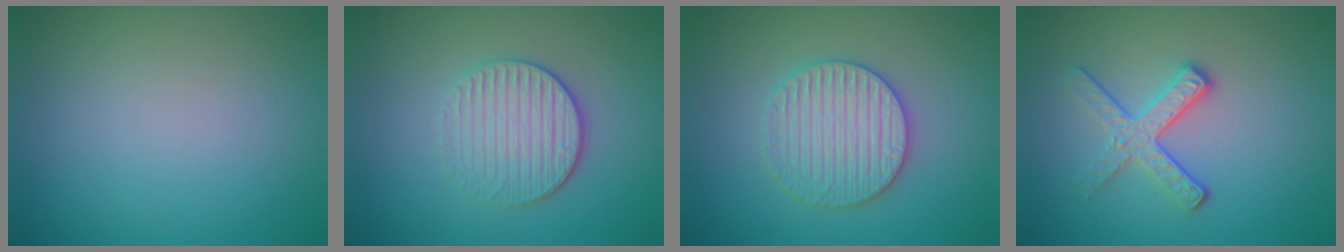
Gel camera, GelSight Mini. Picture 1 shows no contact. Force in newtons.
{"total": 3.7, "press": 3.1, "slide": 2.0}
{"total": 4.0, "press": 3.9, "slide": 0.8}
{"total": 3.1, "press": 2.5, "slide": 1.9}